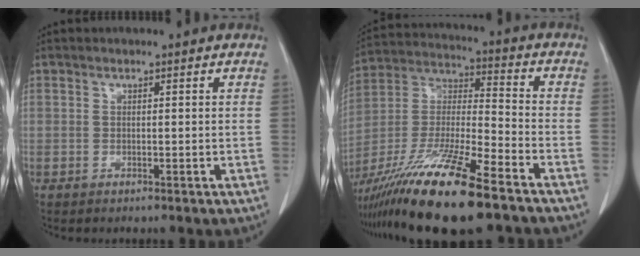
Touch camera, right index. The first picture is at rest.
{"total": 19.7, "force": [-13.5, 1.6, 14.2], "torque": [-0.300, -0.043, -0.250]}